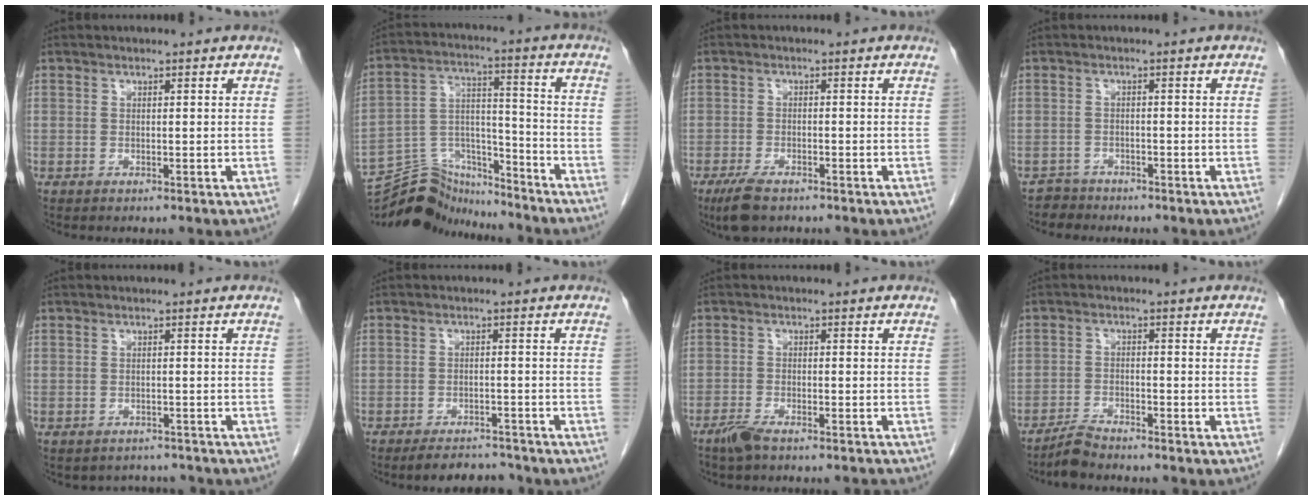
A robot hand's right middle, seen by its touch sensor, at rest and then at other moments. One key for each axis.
{"total": 12.9, "fx": -12.6, "fy": 2.6, "fz": 0.7, "tx": -0.020, "ty": 0.047, "tz": -0.220}
{"total": 4.8, "fx": -3.5, "fy": 1.5, "fz": 2.9, "tx": -0.064, "ty": -0.009, "tz": -0.060}
{"total": 2.3, "fx": -1.9, "fy": 0.9, "fz": -0.9, "tx": 0.013, "ty": 0.001, "tz": -0.035}
{"total": 3.3, "fx": -2.9, "fy": 1.4, "fz": -0.4, "tx": 0.005, "ty": 0.010, "tz": -0.040}
{"total": 4.8, "fx": -4.5, "fy": 1.4, "fz": 1.0, "tx": -0.009, "ty": -0.005, "tz": -0.069}
{"total": 4.4, "fx": -3.8, "fy": 0.5, "fz": 2.1, "tx": -0.035, "ty": -0.008, "tz": -0.068}
{"total": 3.2, "fx": -3.1, "fy": 0.1, "fz": 0.9, "tx": -0.020, "ty": -0.011, "tz": -0.061}